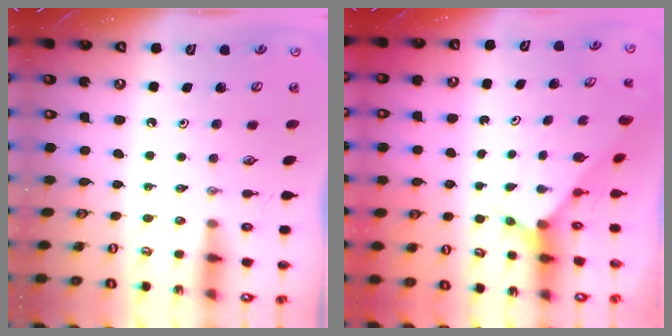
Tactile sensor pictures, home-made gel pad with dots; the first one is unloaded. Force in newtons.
{"total": 2.9, "press": 2.9, "slide": 0.3}